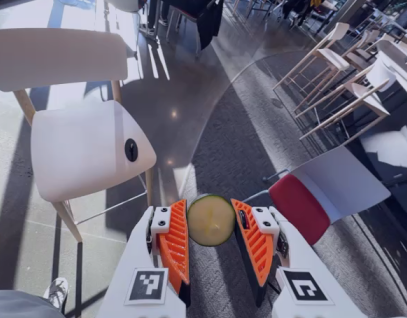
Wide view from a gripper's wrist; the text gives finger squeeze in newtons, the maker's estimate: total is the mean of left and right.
{"total": 9.9, "left": 9.9, "right": 9.9}